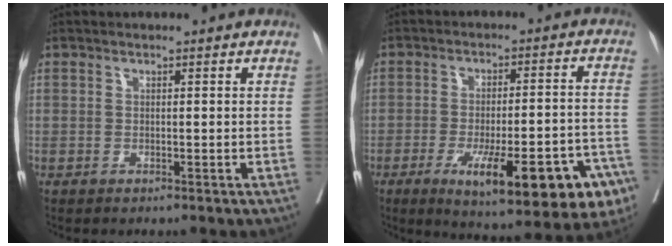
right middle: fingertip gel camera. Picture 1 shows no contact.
{"total": 19.2, "force": [-9.3, 4.3, 16.2], "torque": [-0.168, -0.001, -0.122]}